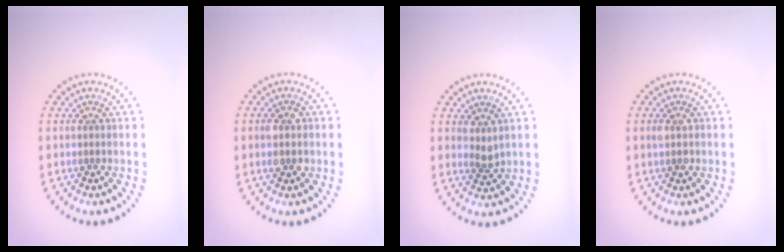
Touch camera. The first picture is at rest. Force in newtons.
{"total": 2.3, "press": 2.3, "slide": 0.2}
{"total": 1.3, "press": 1.1, "slide": 0.7}
{"total": 1.1, "press": 1.1, "slide": 0.0}